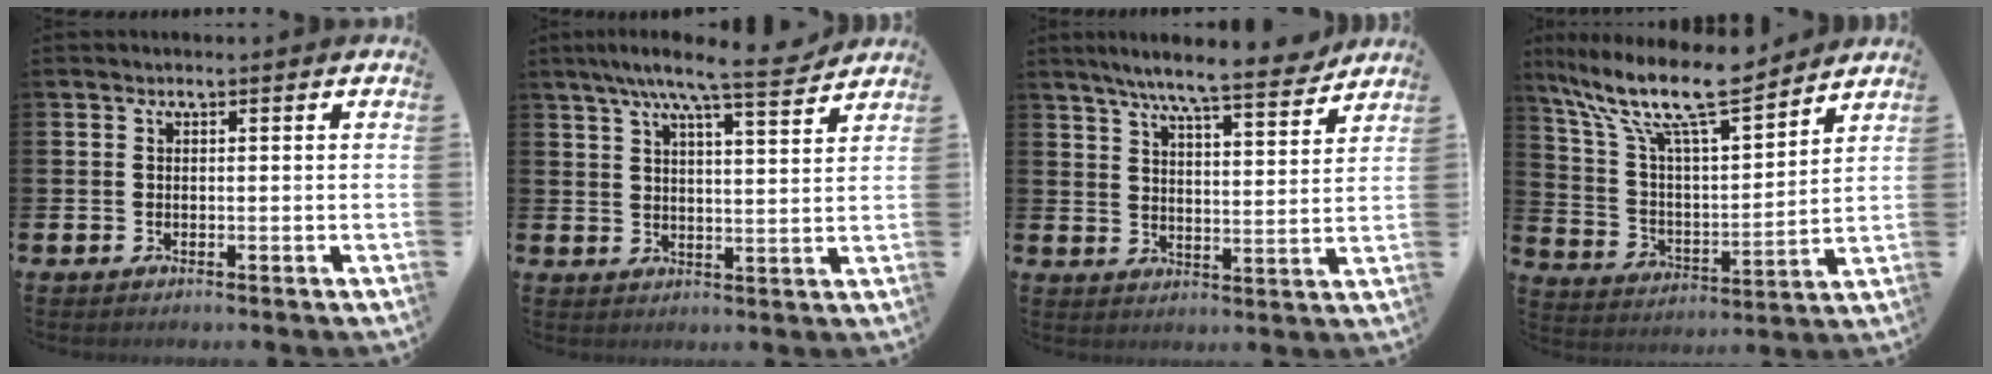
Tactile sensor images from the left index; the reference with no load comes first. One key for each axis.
{"total": 8.0, "fx": 7.1, "fy": 0.1, "fz": 3.6, "tx": -0.076, "ty": -0.035, "tz": 0.122}
{"total": 8.2, "fx": 7.5, "fy": 0.2, "fz": 3.3, "tx": -0.072, "ty": -0.048, "tz": 0.128}
{"total": 12.6, "fx": 10.7, "fy": 2.1, "fz": 6.2, "tx": -0.159, "ty": -0.063, "tz": 0.186}